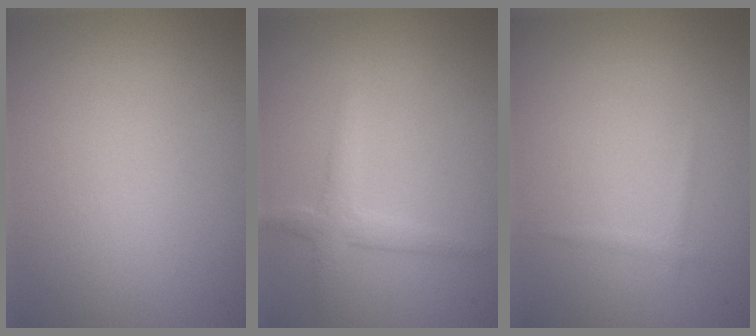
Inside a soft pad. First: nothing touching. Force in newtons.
{"total": 2.5, "press": 2.5, "slide": 0.1}
{"total": 0.6, "press": 0.6, "slide": 0.0}